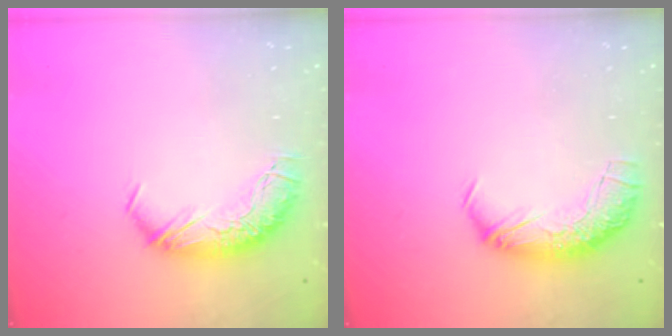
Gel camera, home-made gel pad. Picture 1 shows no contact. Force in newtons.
{"total": 2.4, "press": 1.1, "slide": 2.1}